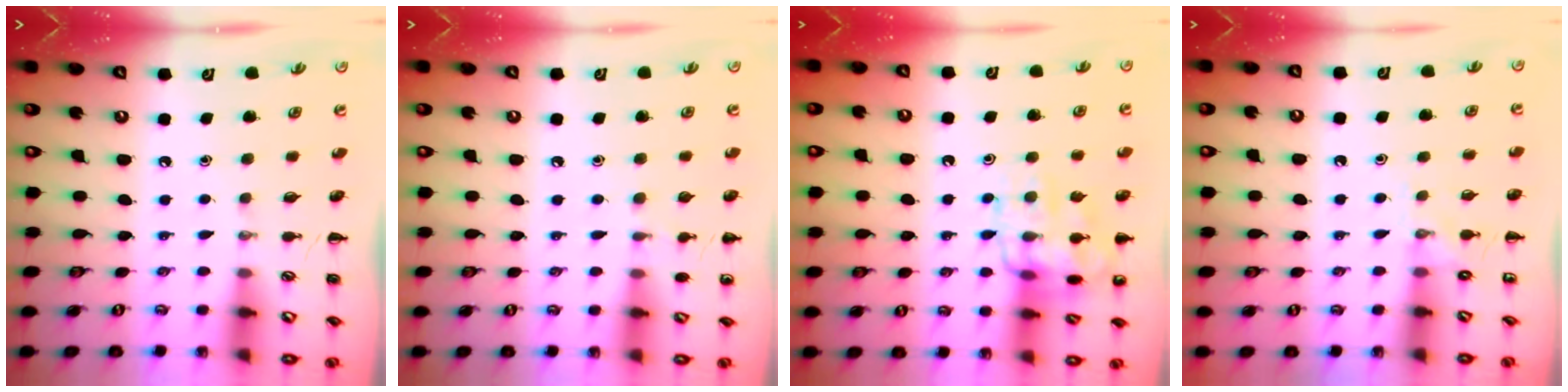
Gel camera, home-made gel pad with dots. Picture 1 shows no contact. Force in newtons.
{"total": 5.2, "press": 4.9, "slide": 1.6}
{"total": 15.2, "press": 15.1, "slide": 0.5}
{"total": 6.9, "press": 6.6, "slide": 1.8}